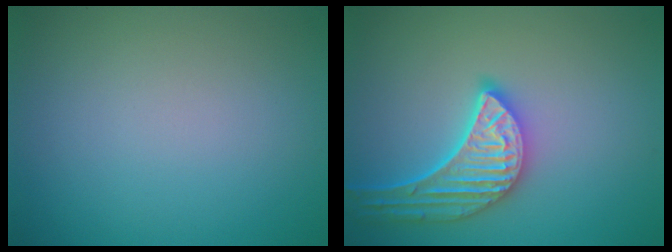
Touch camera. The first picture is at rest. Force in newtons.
{"total": 5.3, "press": 4.7, "slide": 2.5}